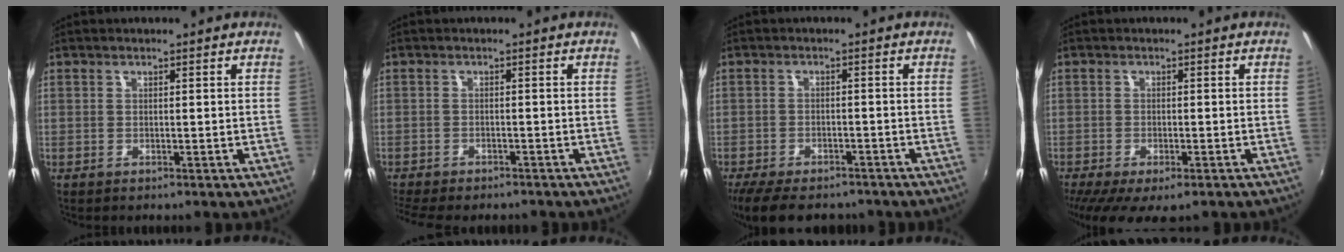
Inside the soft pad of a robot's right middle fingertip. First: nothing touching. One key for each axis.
{"total": 8.4, "fx": -7.3, "fy": 2.2, "fz": 3.5, "tx": -0.088, "ty": -0.025, "tz": -0.114}
{"total": 12.8, "fx": -10.2, "fy": 4.8, "fz": 6.1, "tx": -0.134, "ty": -0.030, "tz": -0.159}
{"total": 9.7, "fx": -6.6, "fy": 3.3, "fz": 6.3, "tx": -0.135, "ty": -0.044, "tz": -0.100}